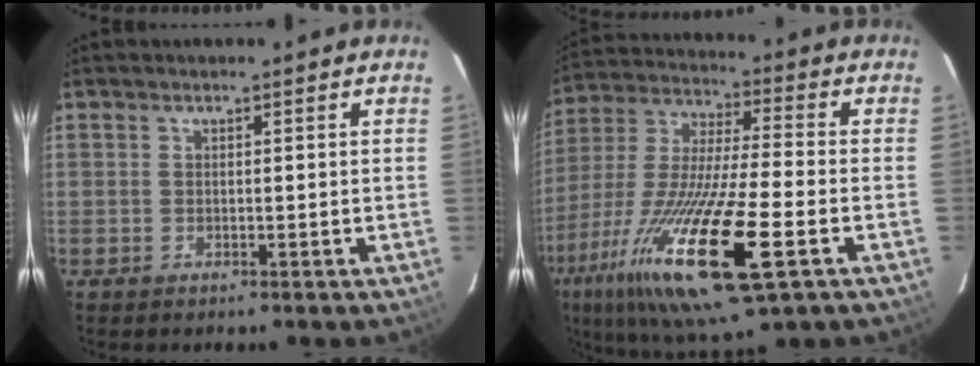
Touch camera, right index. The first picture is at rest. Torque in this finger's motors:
{"motor_torque": [2.14, 0.00, 1.05, 0.21]}